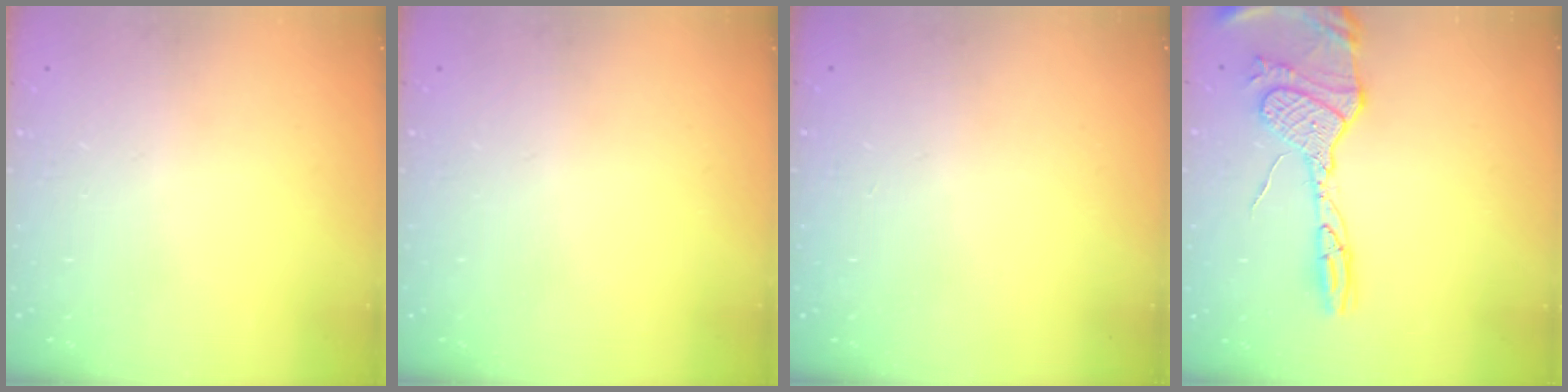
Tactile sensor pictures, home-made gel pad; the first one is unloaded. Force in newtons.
{"total": 0.0}
{"total": 0.0}
{"total": 16.0, "press": 15.9, "slide": 1.6}